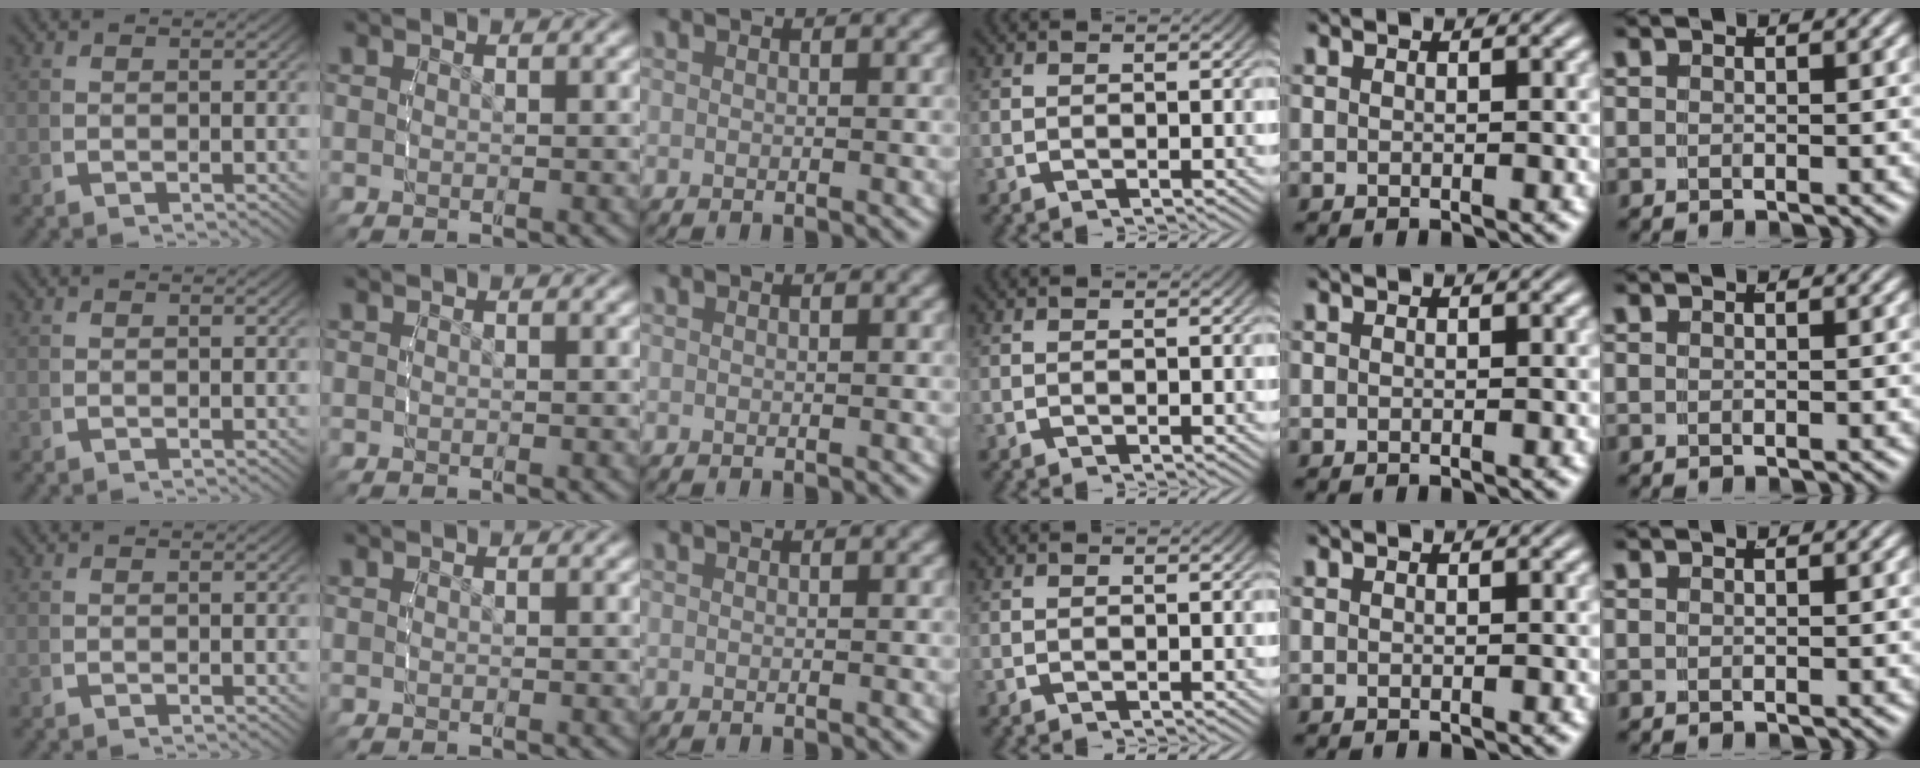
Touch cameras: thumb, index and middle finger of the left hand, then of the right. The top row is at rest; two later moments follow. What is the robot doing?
{"motion": "reach", "object": "router"}